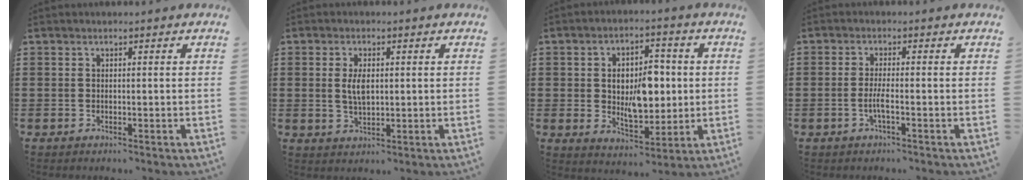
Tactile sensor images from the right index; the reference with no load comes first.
{"total": 4.0, "force": [0.5, 1.9, 3.5], "torque": [-0.071, 0.008, 0.007]}
{"total": 8.2, "force": [0.6, 4.7, 6.7], "torque": [-0.108, 0.008, 0.007]}
{"total": 2.7, "force": [-1.0, 0.3, 2.5], "torque": [-0.060, -0.006, -0.023]}